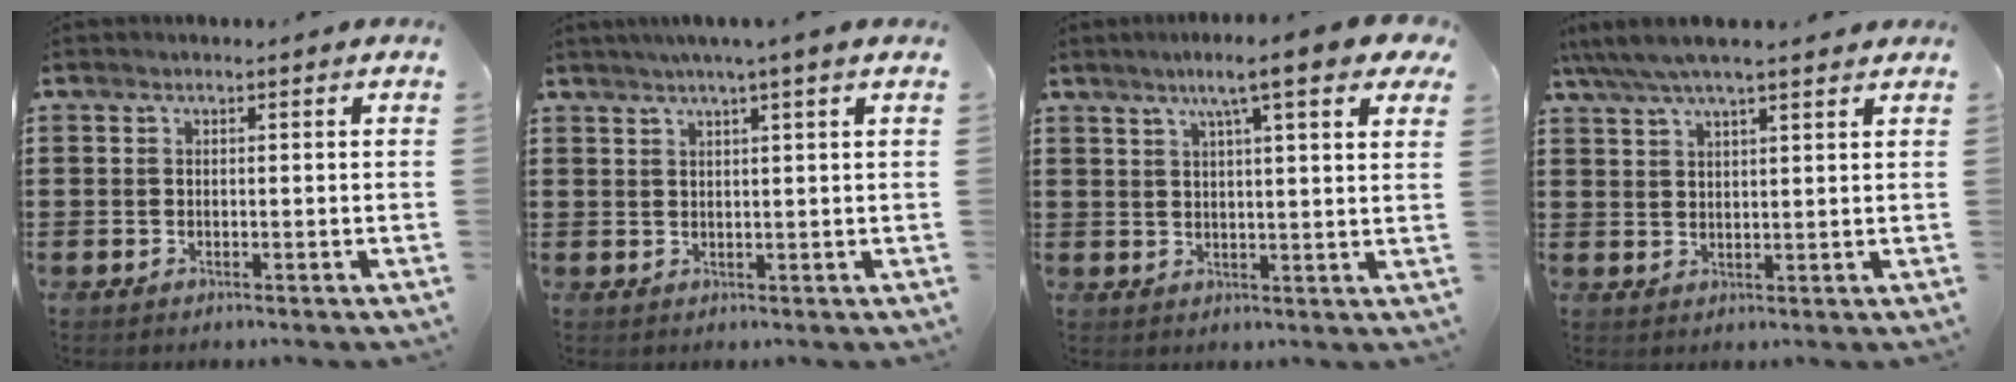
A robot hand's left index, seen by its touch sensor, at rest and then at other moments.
{"total": 2.5, "force": [1.8, -0.6, 1.6], "torque": [-0.033, 0.001, 0.032]}
{"total": 8.3, "force": [5.5, 0.5, 6.1], "torque": [-0.110, -0.007, 0.089]}
{"total": 4.9, "force": [4.0, 0.7, 2.7], "torque": [-0.064, -0.006, 0.070]}